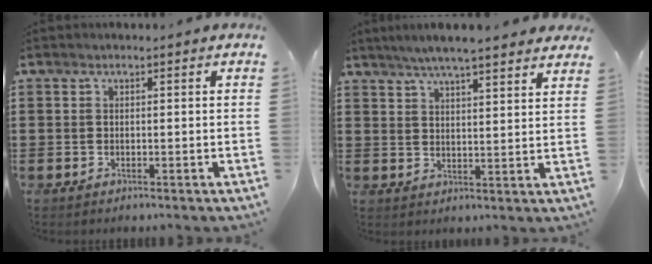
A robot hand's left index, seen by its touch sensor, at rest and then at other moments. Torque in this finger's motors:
{"motor_torque": [1.48, -0.66, 0.72, 0.21]}